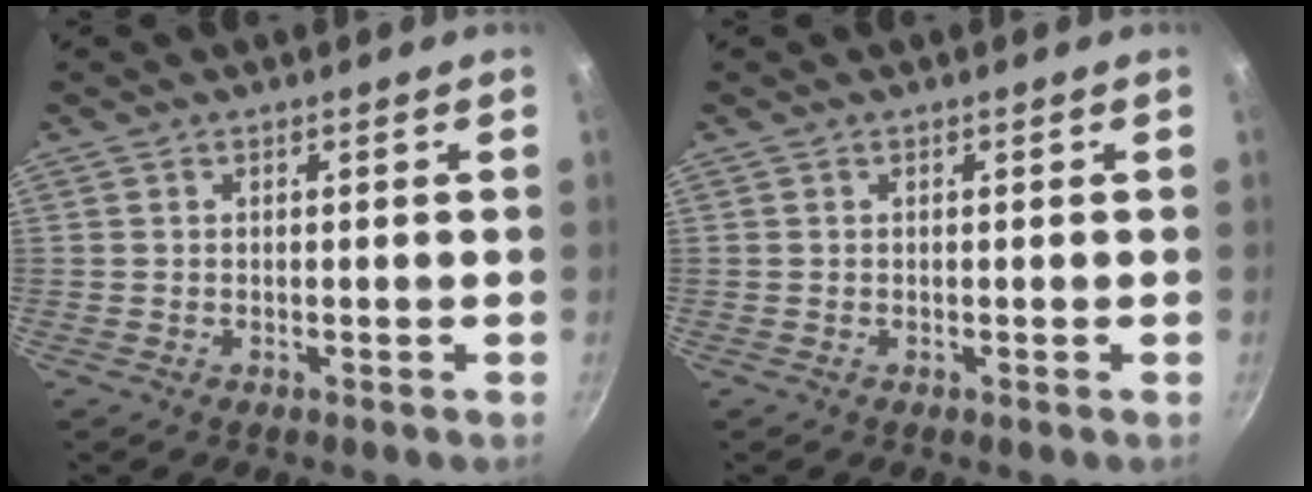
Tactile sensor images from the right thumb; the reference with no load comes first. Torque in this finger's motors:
{"motor_torque": [-0.03, 0.03, 0.10, -0.04, 0.01]}